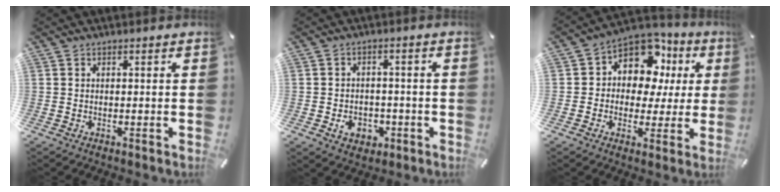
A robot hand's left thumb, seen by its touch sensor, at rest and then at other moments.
{"total": 5.7, "force": [-1.8, 4.6, 2.8], "torque": [-0.052, 0.005, -0.034]}
{"total": 11.8, "force": [4.8, 9.0, 5.8], "torque": [-0.093, -0.035, 0.090]}